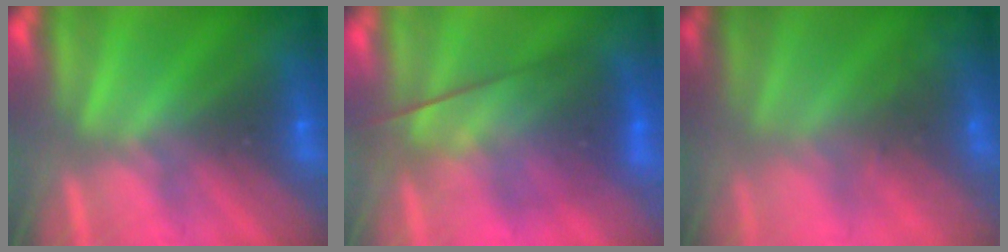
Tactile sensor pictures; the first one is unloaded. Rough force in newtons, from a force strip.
{"total": 4.1}
{"total": 7.6}